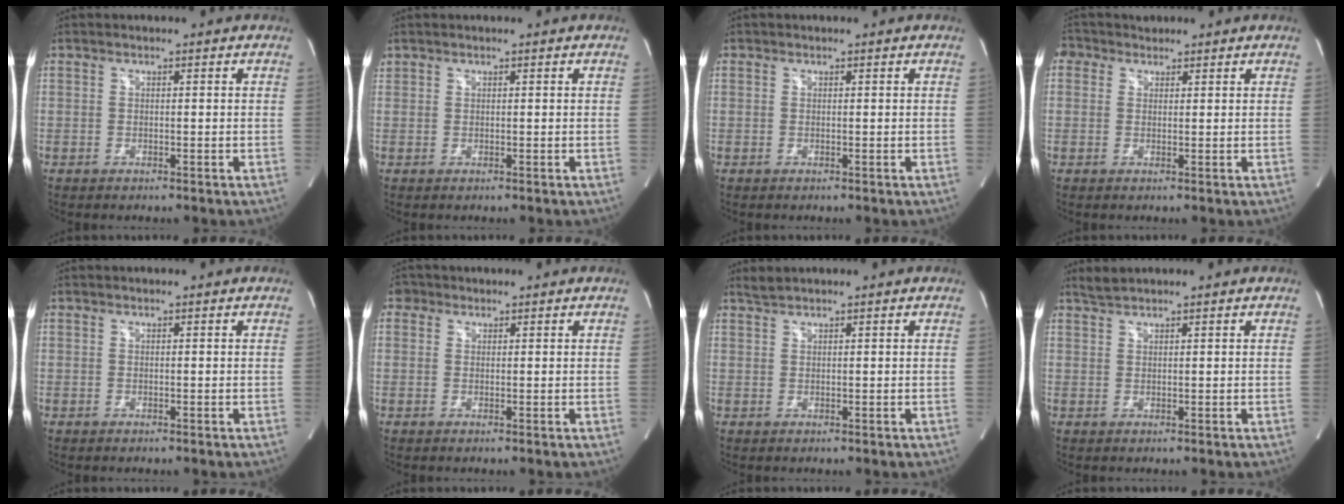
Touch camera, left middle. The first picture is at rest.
{"total": 0.5, "force": [0.4, 0.2, 0.0], "torque": [-0.005, 0.010, 0.010]}
{"total": 0.0}
{"total": 3.1, "force": [1.9, 2.4, 0.3], "torque": [-0.010, 0.025, 0.032]}
{"total": 0.0}
{"total": 1.9, "force": [1.0, 1.6, 0.3], "torque": [0.000, 0.008, 0.012]}
{"total": 1.2, "force": [1.2, -0.2, 0.2], "torque": [-0.009, 0.006, 0.029]}
{"total": 1.5, "force": [1.5, -0.2, 0.2], "torque": [-0.008, 0.007, 0.035]}